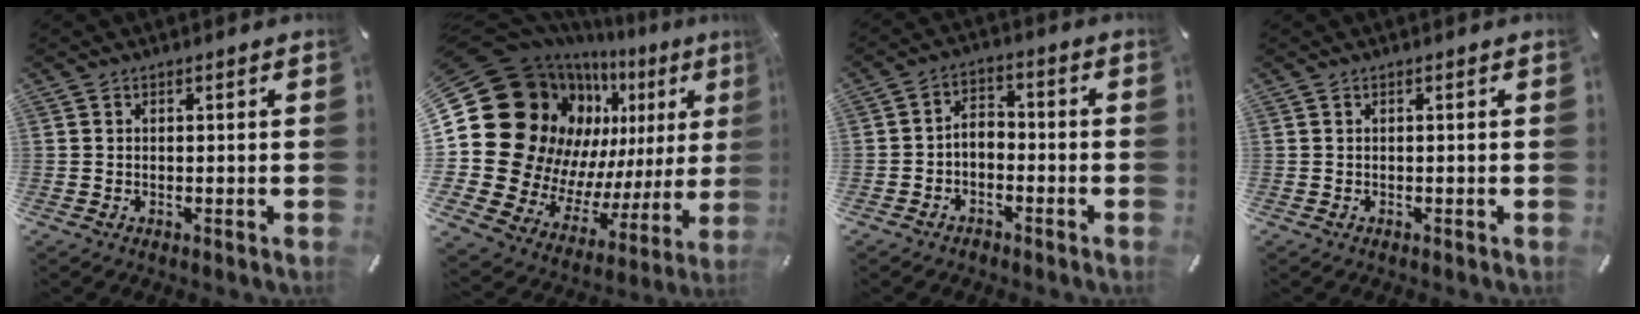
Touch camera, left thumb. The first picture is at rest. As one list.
[{"total": 24.6, "force": [7.4, 18.8, 14.0], "torque": [-0.203, -0.120, 0.186]}, {"total": 3.9, "force": [-2.2, 2.9, 1.3], "torque": [-0.023, 0.013, -0.045]}, {"total": 0.0}]